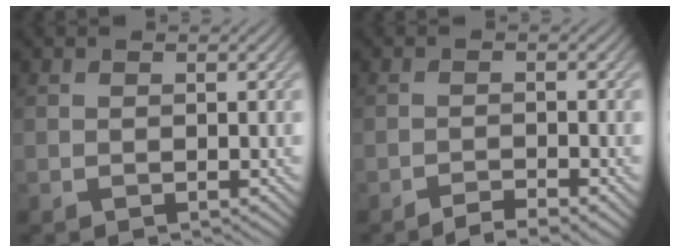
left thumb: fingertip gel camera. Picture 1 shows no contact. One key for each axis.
{"total": 2.6, "fx": -2.0, "fy": 0.3, "fz": 1.5, "tx": -0.022, "ty": 0.003, "tz": -0.040}